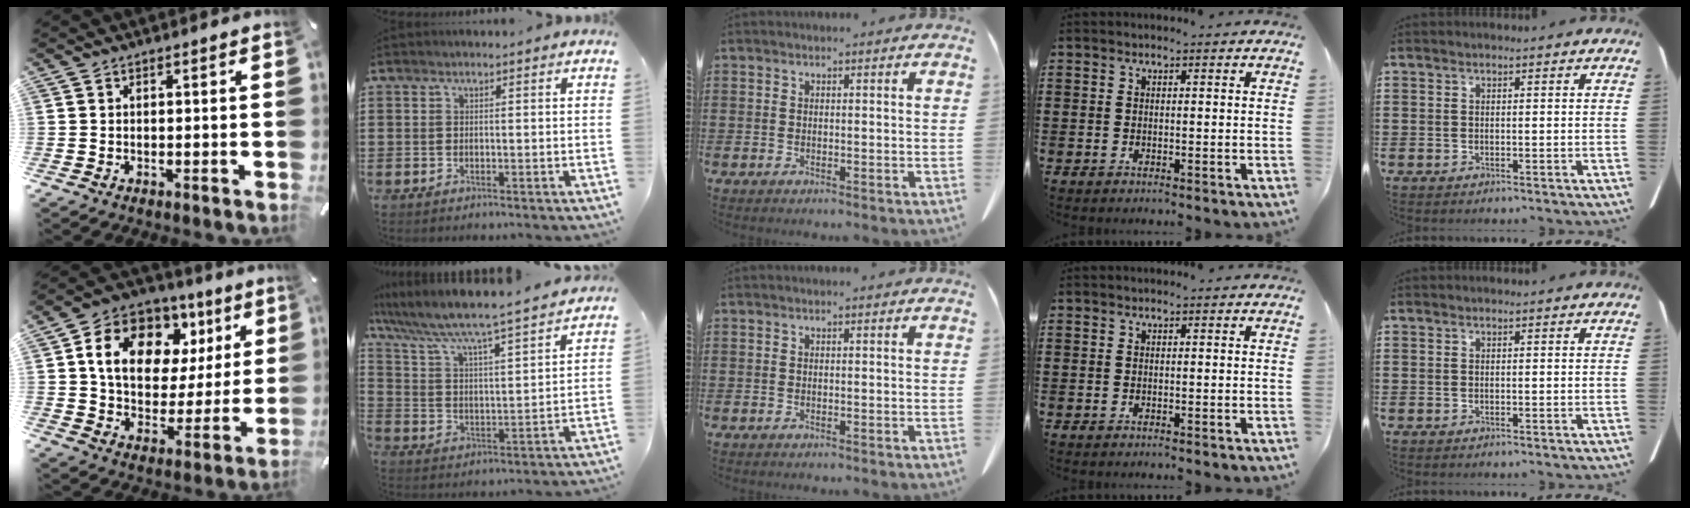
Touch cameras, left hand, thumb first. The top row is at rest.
{"thumb": {"total": 15.5, "force": [6.5, 11.5, 8.0], "torque": [-0.133, -0.020, 0.120]}, "index": {"total": 5.6, "force": [5.2, -0.3, 2.1], "torque": [-0.069, -0.050, 0.076]}}